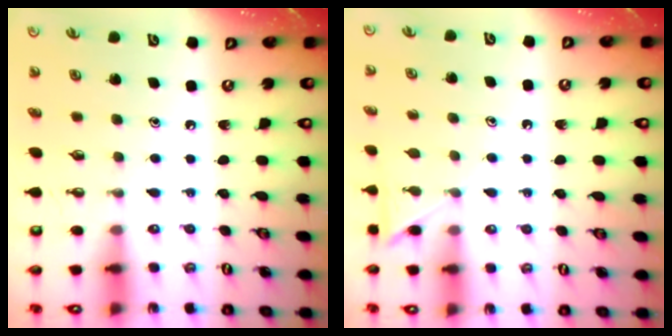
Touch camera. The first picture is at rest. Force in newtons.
{"total": 5.5, "press": 5.5, "slide": 0.5}